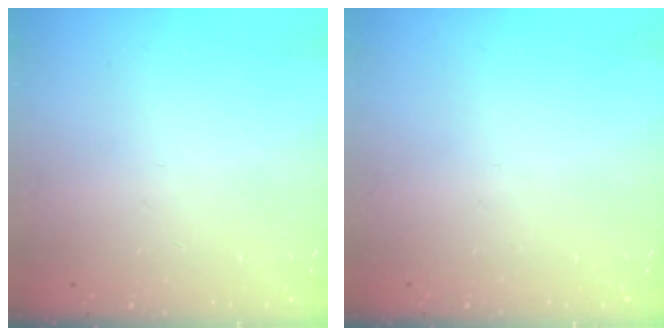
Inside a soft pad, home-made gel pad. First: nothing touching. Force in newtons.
{"total": 0.0}